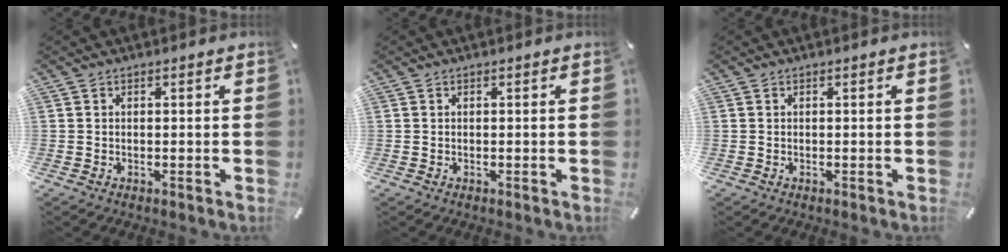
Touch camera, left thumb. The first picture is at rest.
{"total": 0.0}
{"total": 0.0}